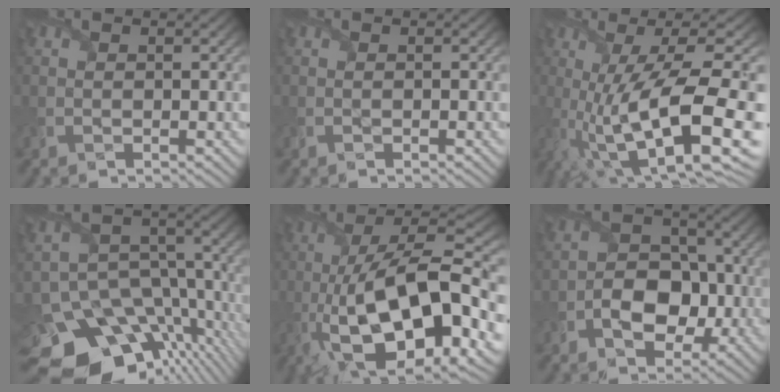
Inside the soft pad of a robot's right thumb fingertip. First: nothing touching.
{"total": 0.0}
{"total": 17.2, "force": [-3.0, 4.4, 16.4], "torque": [-0.268, -0.012, -0.034]}
{"total": 15.2, "force": [-8.8, 9.4, 8.1], "torque": [-0.149, -0.041, -0.119]}
{"total": 19.7, "force": [-4.4, 7.8, 17.5], "torque": [-0.319, -0.005, -0.071]}
{"total": 7.3, "force": [-2.3, 5.1, 4.8], "torque": [-0.070, -0.004, -0.048]}